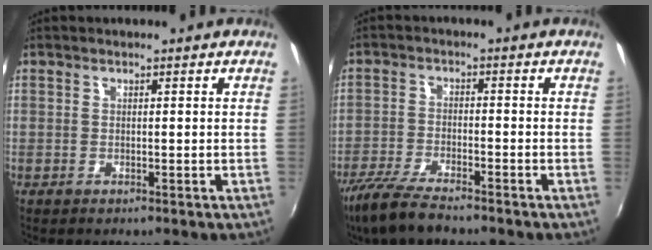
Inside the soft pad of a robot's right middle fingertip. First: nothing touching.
{"total": 10.0, "force": [-8.1, 1.9, 5.5], "torque": [-0.135, -0.030, -0.150]}